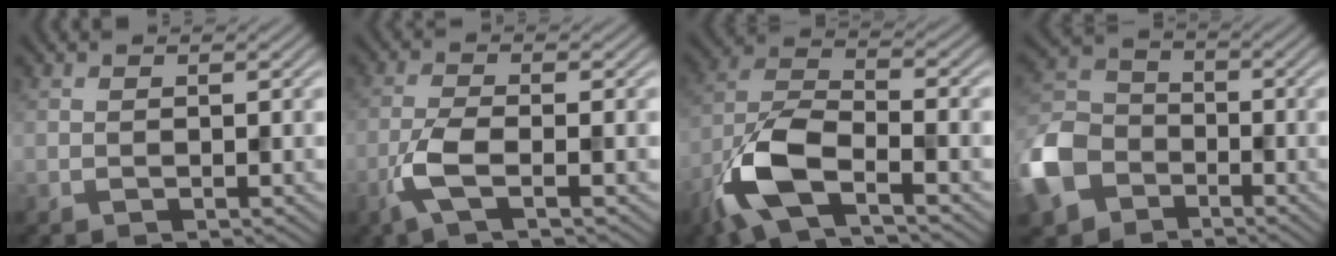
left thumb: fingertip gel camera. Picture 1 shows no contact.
{"total": 4.5, "force": [-1.9, 1.1, 4.0], "torque": [-0.091, 0.000, -0.048]}
{"total": 9.6, "force": [-5.1, 3.6, 7.2], "torque": [-0.160, -0.001, -0.120]}
{"total": 11.1, "force": [-5.8, 7.8, 5.4], "torque": [-0.154, -0.022, -0.138]}